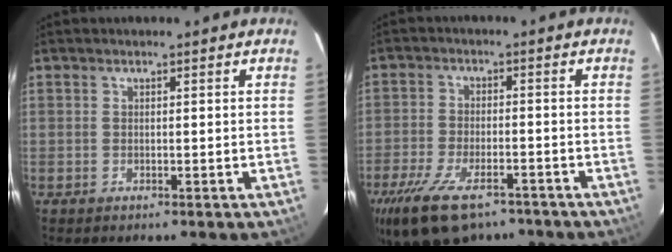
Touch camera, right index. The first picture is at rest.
{"total": 15.5, "force": [-10.7, 6.8, 8.9], "torque": [-0.197, -0.036, -0.180]}